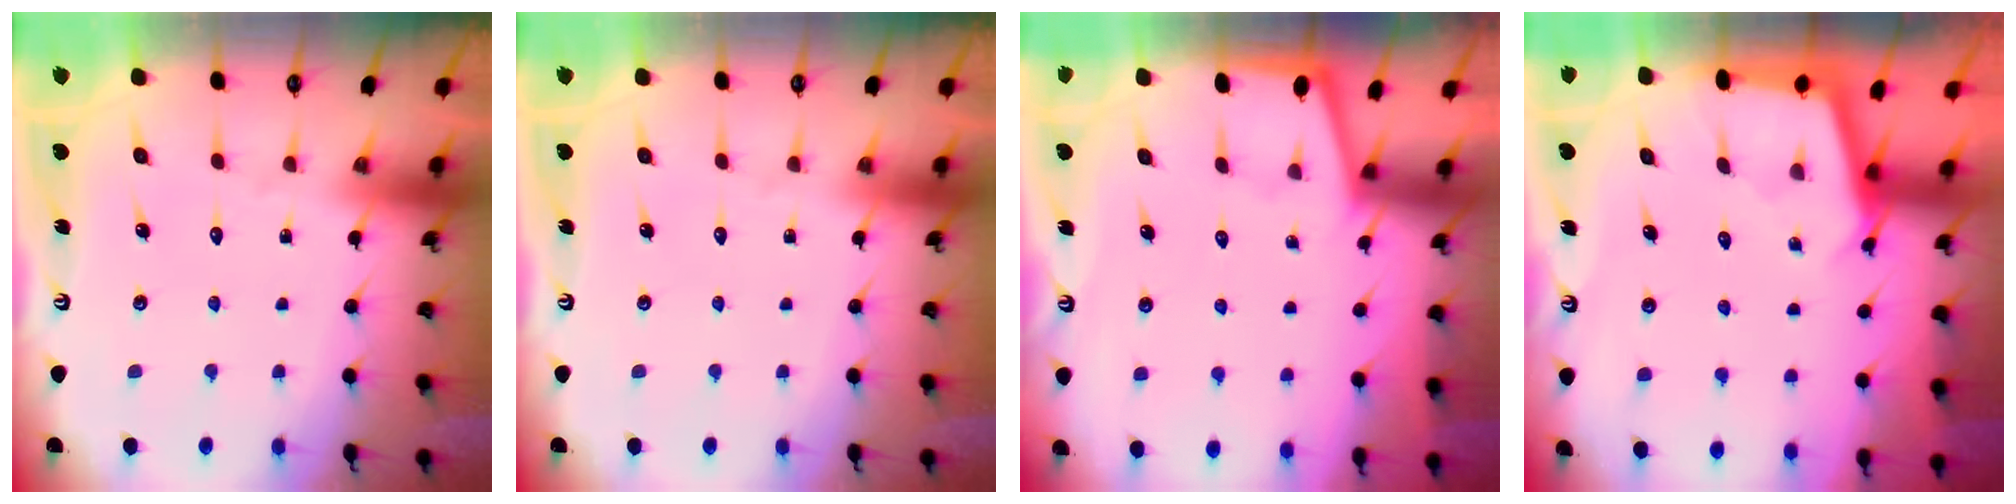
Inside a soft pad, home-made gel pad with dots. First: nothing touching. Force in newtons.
{"total": 0.0}
{"total": 1.3, "press": 1.2, "slide": 0.2}
{"total": 2.9, "press": 2.9, "slide": 0.3}